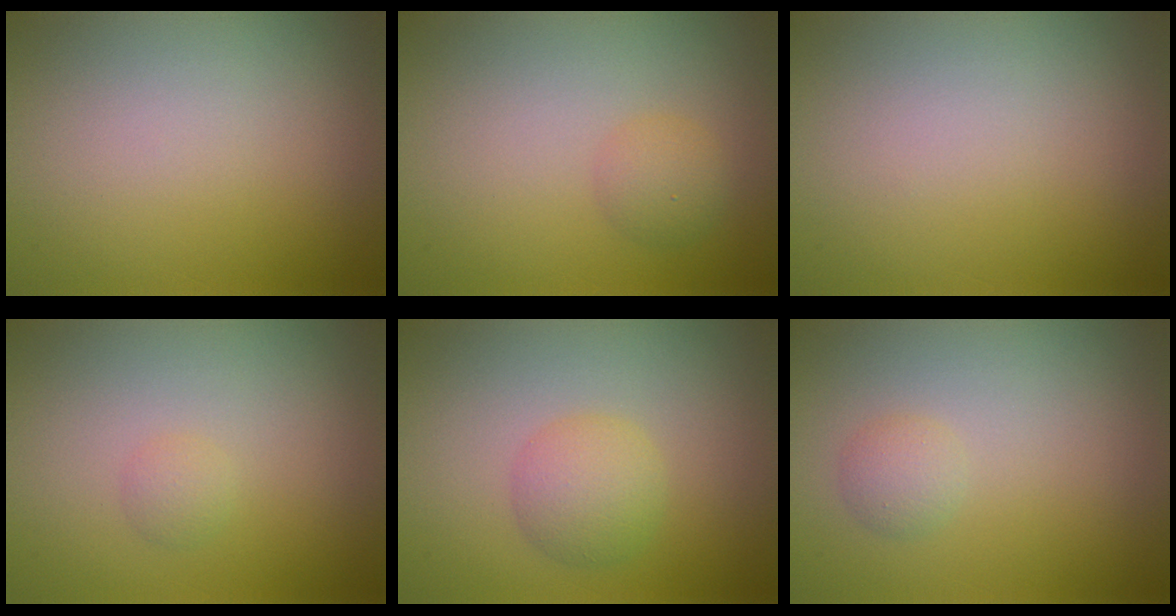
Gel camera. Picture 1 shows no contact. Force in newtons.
{"total": 1.6, "press": 1.6, "slide": 0.1}
{"total": 0.0}
{"total": 1.0, "press": 1.0, "slide": 0.0}
{"total": 2.9, "press": 2.9, "slide": 0.1}
{"total": 1.3, "press": 1.3, "slide": 0.0}